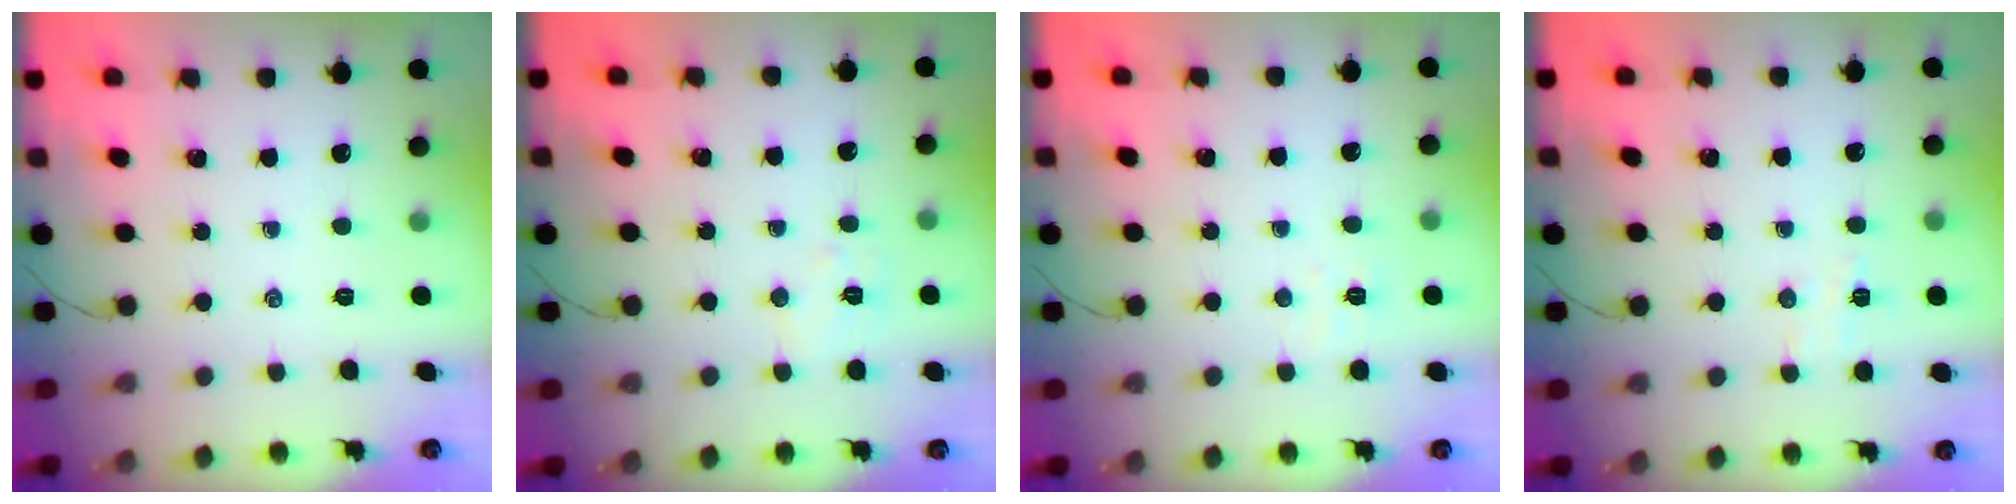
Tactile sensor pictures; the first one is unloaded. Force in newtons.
{"total": 5.6, "press": 5.5, "slide": 0.9}
{"total": 2.5, "press": 2.4, "slide": 0.7}
{"total": 4.7, "press": 4.5, "slide": 1.3}